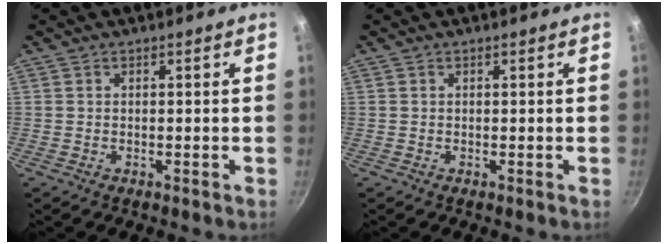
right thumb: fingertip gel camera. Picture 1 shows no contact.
{"total": 0.0}